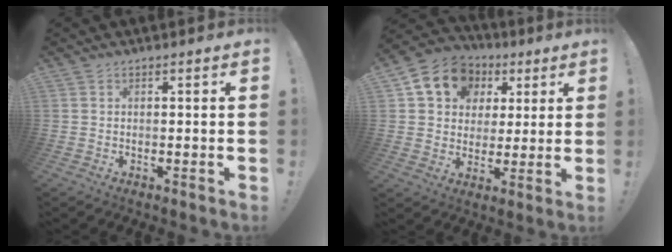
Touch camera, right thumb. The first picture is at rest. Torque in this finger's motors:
{"motor_torque": [0.63, 0.63, 0.05, 0.03, 0.02]}